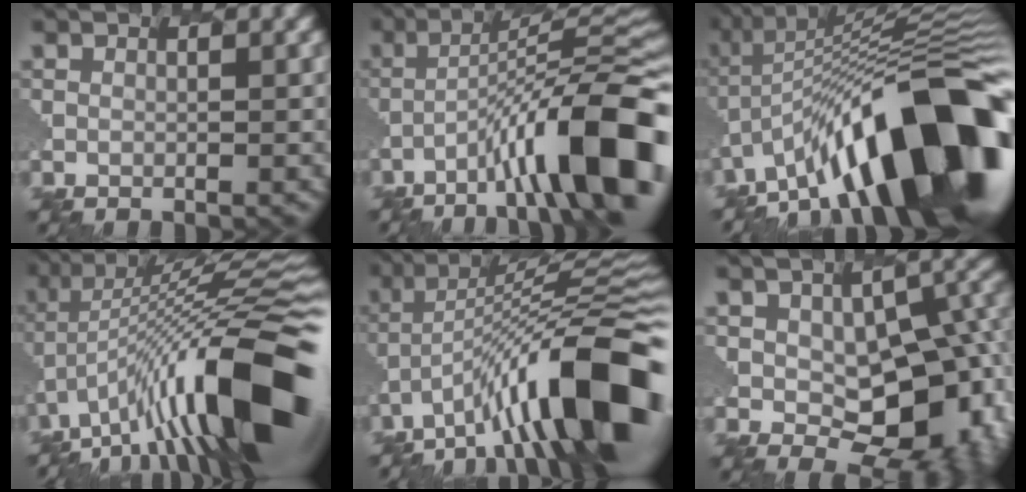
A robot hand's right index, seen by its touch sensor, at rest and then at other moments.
{"total": 12.1, "force": [-6.2, 2.4, 10.1], "torque": [-0.163, 0.017, -0.100]}
{"total": 15.6, "force": [-7.5, 5.0, 12.7], "torque": [-0.161, 0.046, -0.147]}
{"total": 14.8, "force": [-5.0, 4.3, 13.2], "torque": [-0.211, 0.041, -0.096]}
{"total": 13.5, "force": [-6.6, 3.5, 11.2], "torque": [-0.179, 0.024, -0.113]}
{"total": 13.2, "force": [-2.0, 8.3, 10.0], "torque": [-0.126, -0.010, -0.022]}